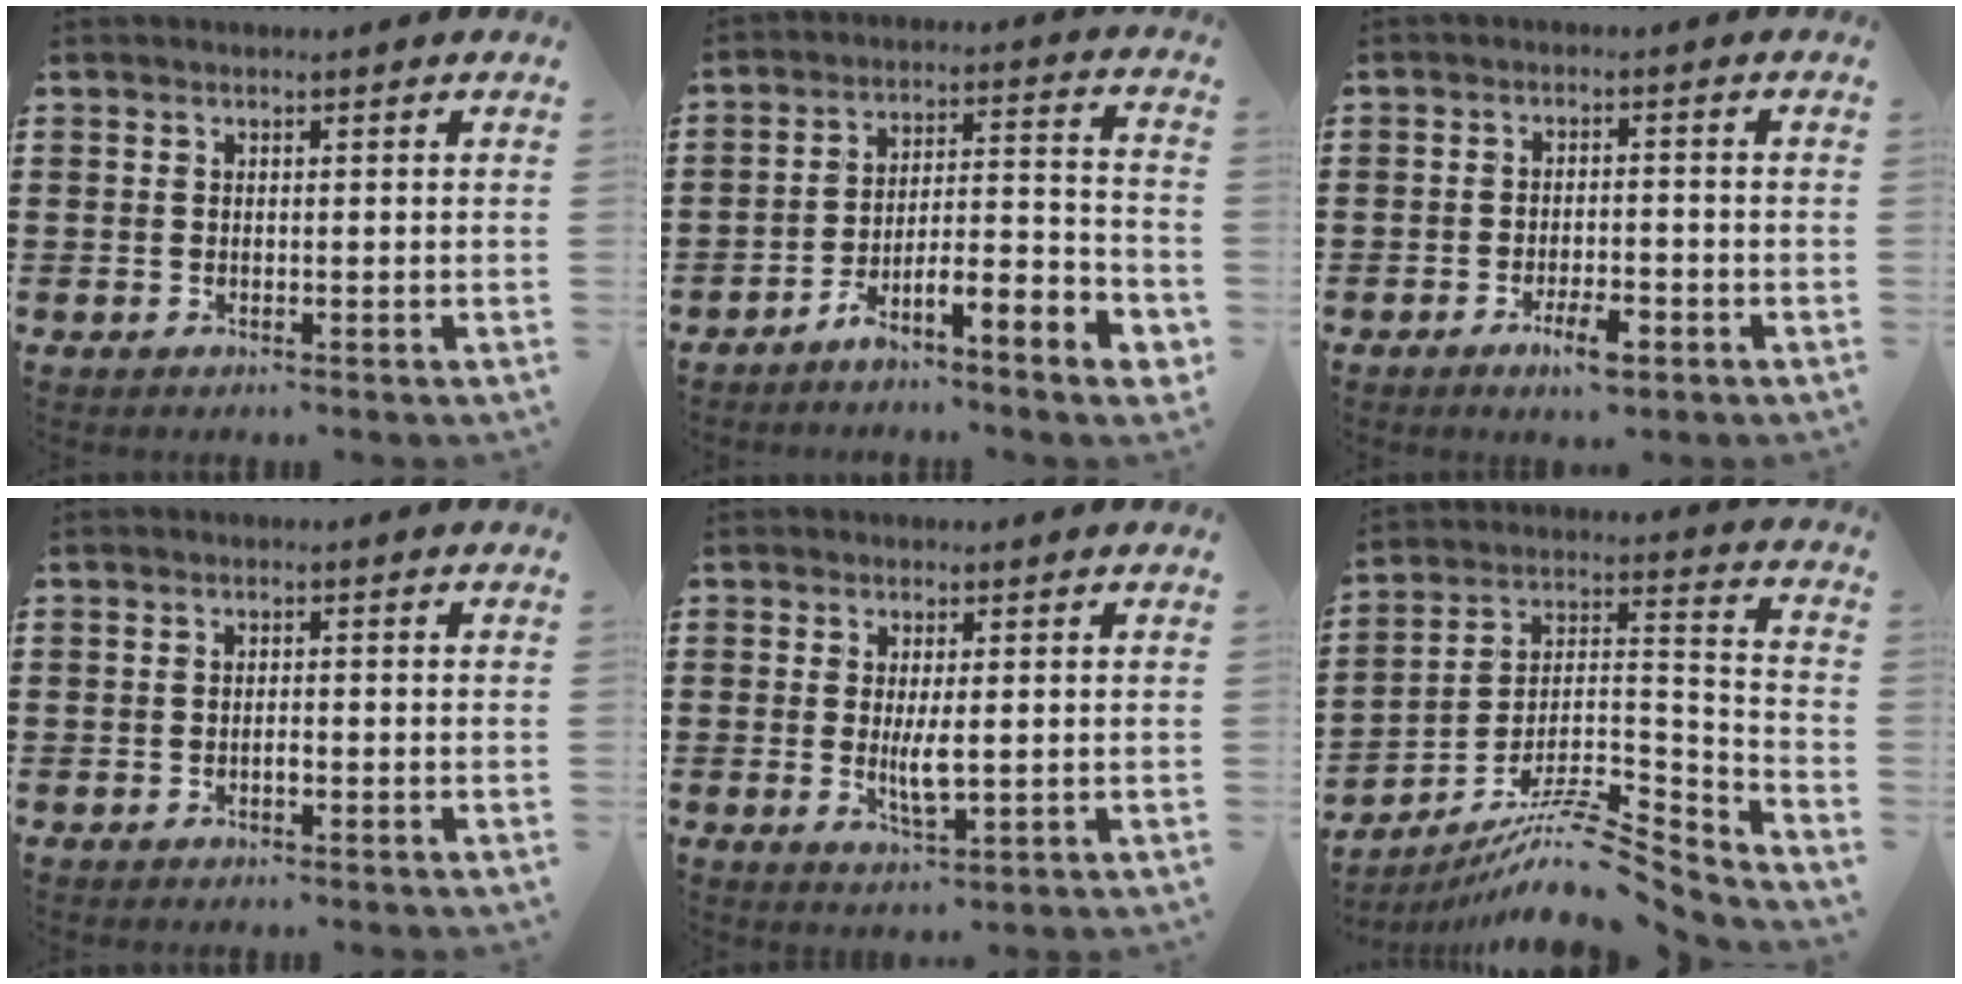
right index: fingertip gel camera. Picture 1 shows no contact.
{"total": 5.6, "force": [-5.1, -0.2, 2.4], "torque": [-0.038, -0.011, -0.102]}
{"total": 4.6, "force": [-2.7, 1.3, 3.5], "torque": [-0.070, -0.004, -0.049]}
{"total": 1.1, "force": [-0.5, 0.4, 0.9], "torque": [-0.019, -0.004, -0.009]}
{"total": 4.0, "force": [0.0, 1.2, 3.9], "torque": [-0.077, -0.002, -0.003]}
{"total": 10.2, "force": [-8.2, 2.3, 5.7], "torque": [-0.099, 0.014, -0.161]}